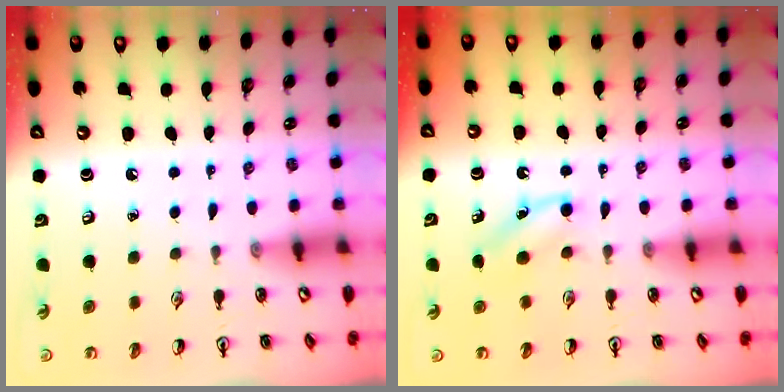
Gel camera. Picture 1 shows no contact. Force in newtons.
{"total": 4.4, "press": 4.0, "slide": 1.7}